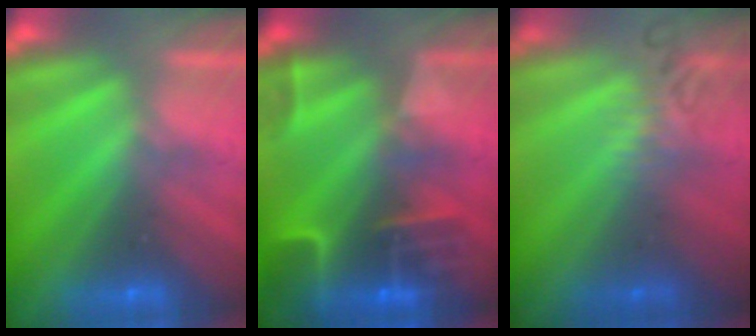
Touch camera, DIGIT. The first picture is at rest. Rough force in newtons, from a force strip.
{"total": 6.8}
{"total": 2.4}